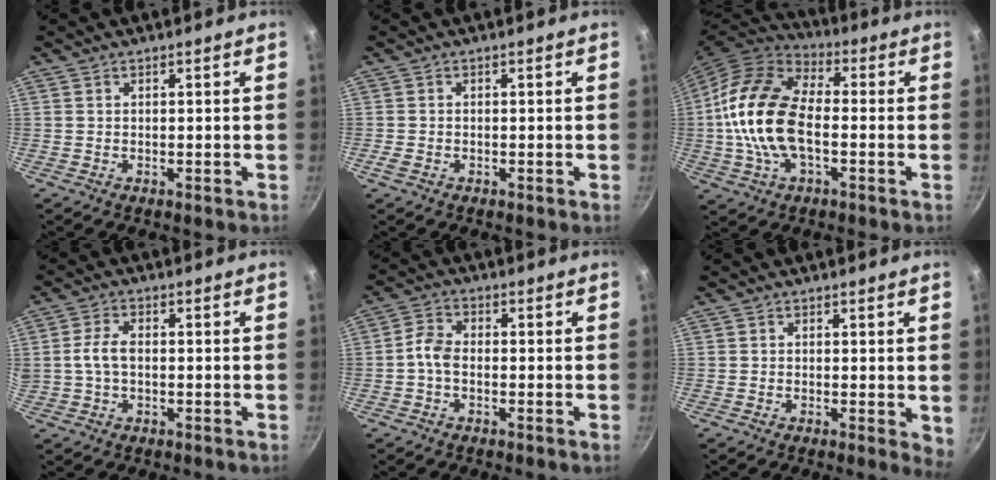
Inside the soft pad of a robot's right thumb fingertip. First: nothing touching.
{"total": 1.6, "force": [-0.8, 1.1, 0.8], "torque": [-0.017, 0.001, -0.015]}
{"total": 18.7, "force": [-1.6, 10.9, 15.1], "torque": [-0.277, 0.031, -0.044]}
{"total": 4.6, "force": [-0.2, 2.6, 3.7], "torque": [-0.073, 0.014, -0.008]}
{"total": 3.9, "force": [-1.2, 2.5, 2.7], "torque": [-0.057, 0.021, -0.034]}
{"total": 2.7, "force": [0.1, 1.2, 2.4], "torque": [-0.026, -0.007, -0.001]}